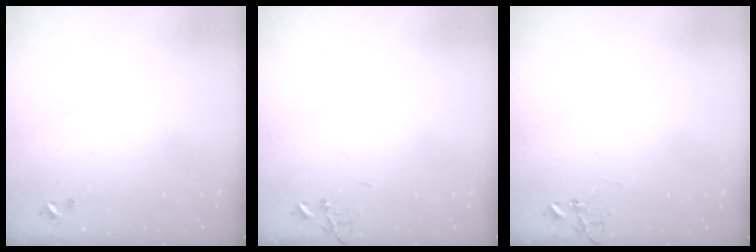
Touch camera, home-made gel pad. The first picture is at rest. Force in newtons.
{"total": 0.0}
{"total": 4.3, "press": 4.3, "slide": 0.3}